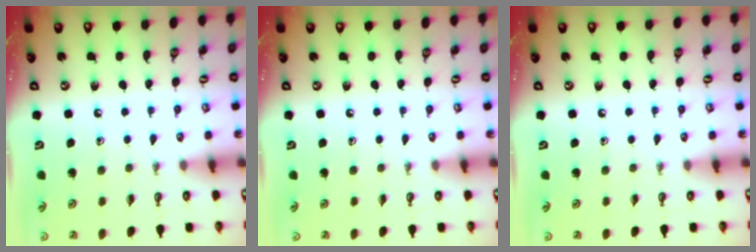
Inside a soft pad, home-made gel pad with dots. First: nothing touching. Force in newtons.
{"total": 0.0}
{"total": 0.0}